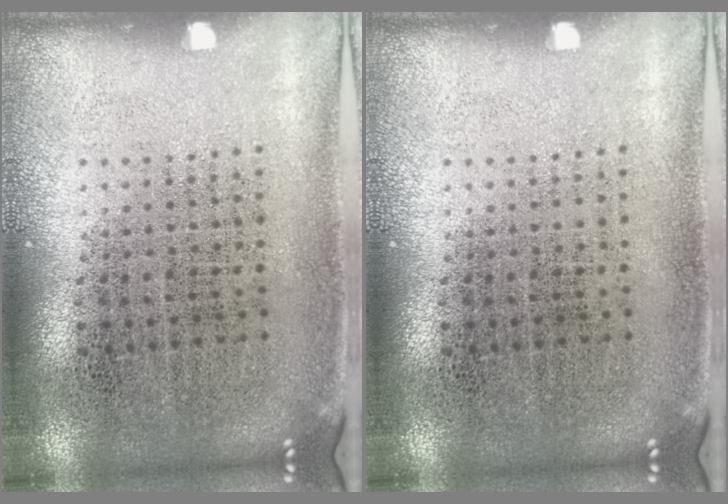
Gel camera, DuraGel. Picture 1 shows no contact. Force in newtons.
{"total": 0.0}